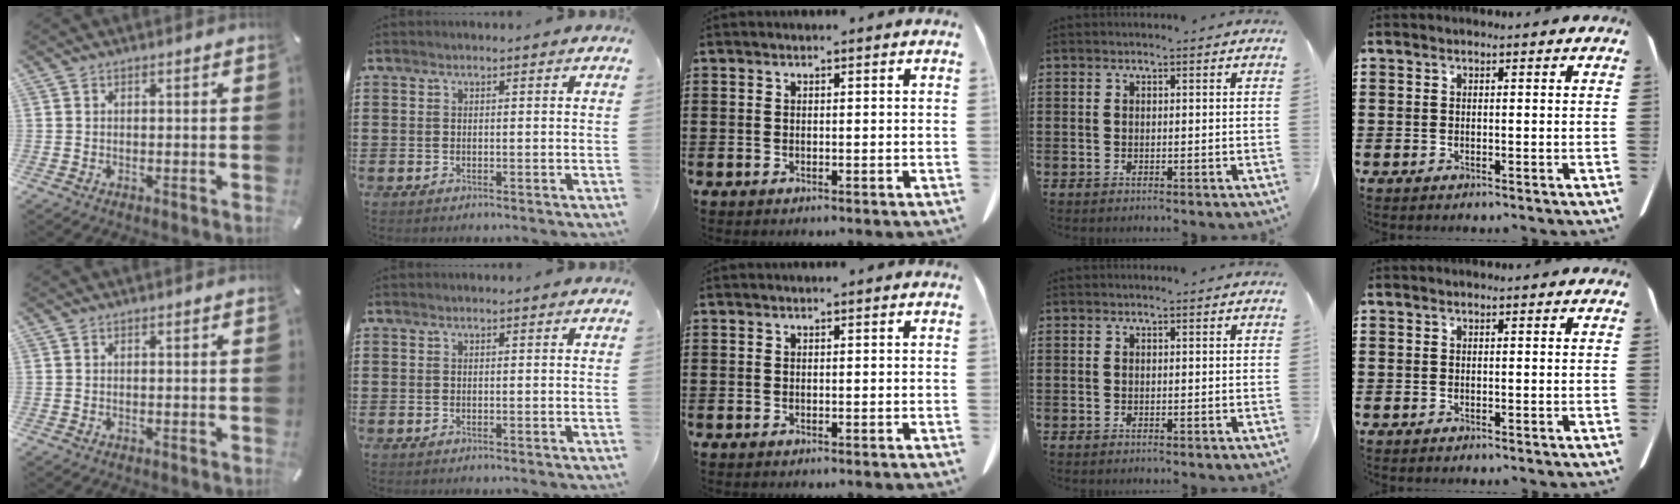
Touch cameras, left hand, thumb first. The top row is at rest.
{}